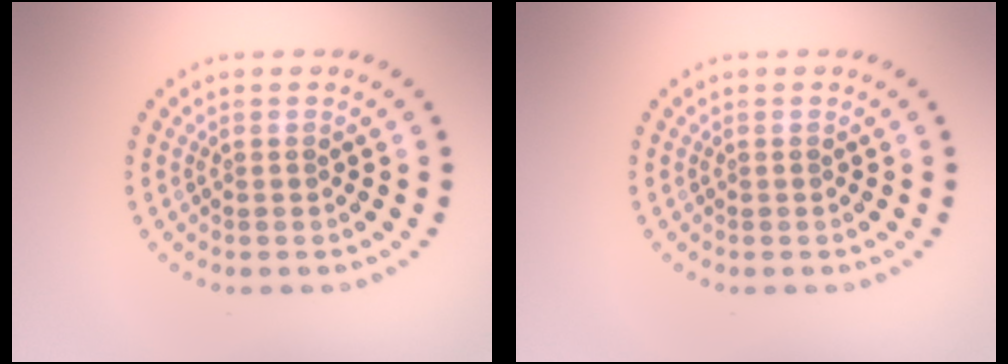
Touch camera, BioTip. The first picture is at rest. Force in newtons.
{"total": 0.0}